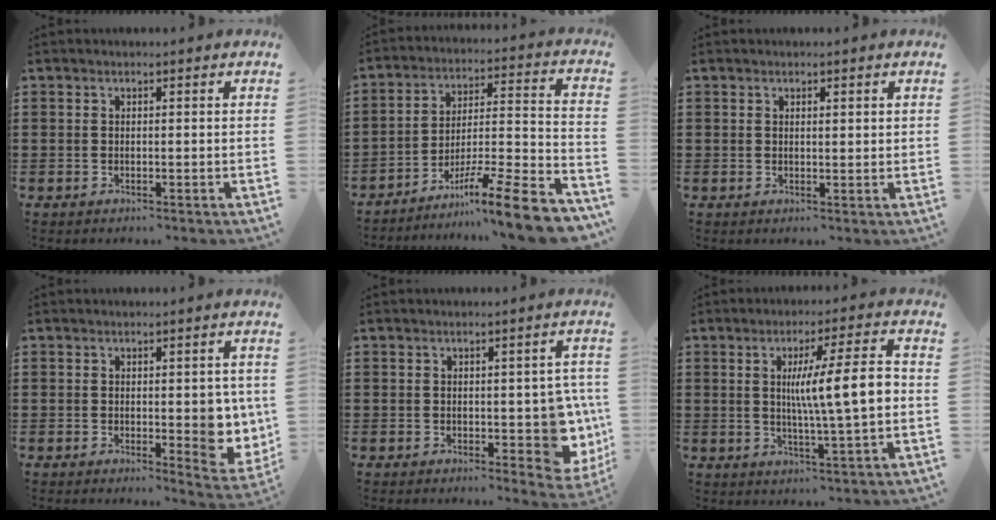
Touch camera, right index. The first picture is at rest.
{"total": 11.1, "force": [-8.6, 0.3, 7.0], "torque": [-0.099, 0.014, -0.165]}
{"total": 0.8, "force": [0.4, 0.3, 0.7], "torque": [-0.014, 0.002, 0.007]}
{"total": 4.6, "force": [0.3, 2.1, 4.1], "torque": [-0.051, -0.001, 0.002]}
{"total": 6.2, "force": [-0.4, 3.4, 5.2], "torque": [-0.049, -0.005, -0.009]}
{"total": 10.6, "force": [0.7, 1.2, 10.5], "torque": [-0.171, -0.004, 0.003]}